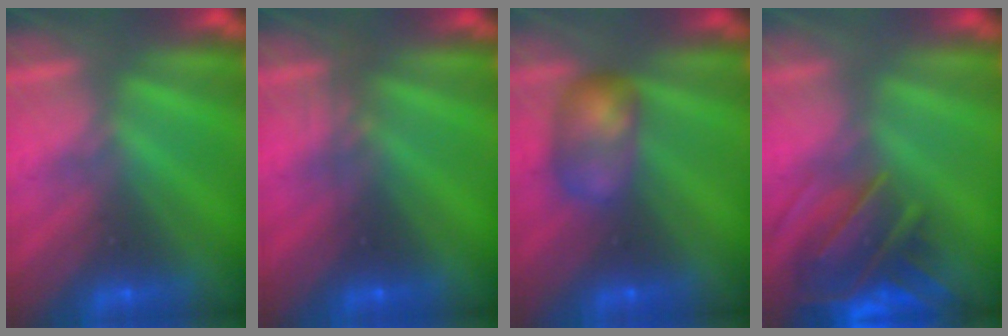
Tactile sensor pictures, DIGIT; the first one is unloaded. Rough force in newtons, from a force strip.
{"total": 2.3}
{"total": 7.0}
{"total": 9.1}